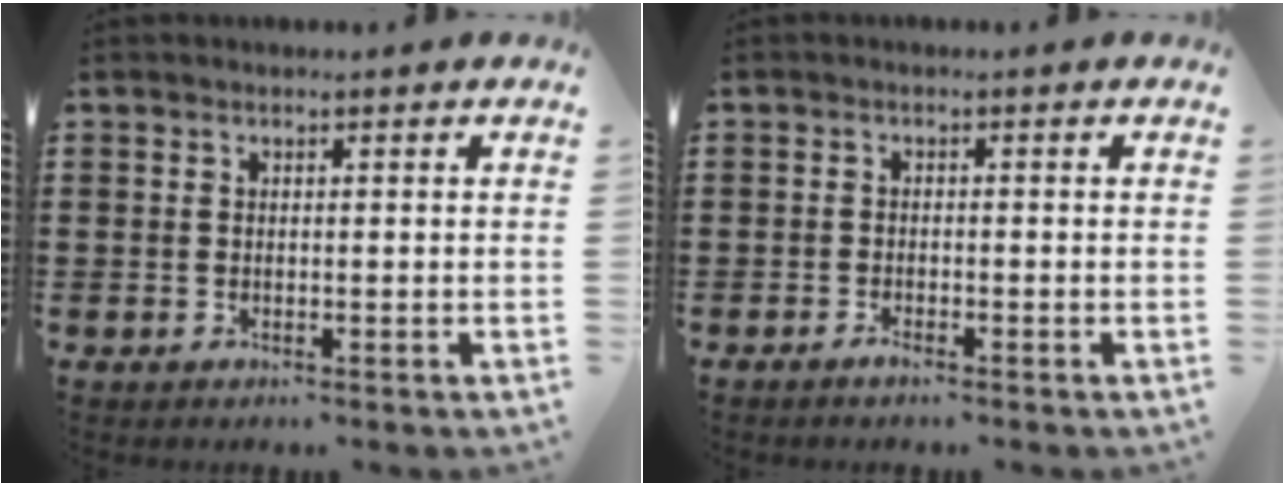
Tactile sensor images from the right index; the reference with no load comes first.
{"total": 1.1, "force": [-1.0, 0.0, 0.5], "torque": [-0.013, -0.007, -0.018]}